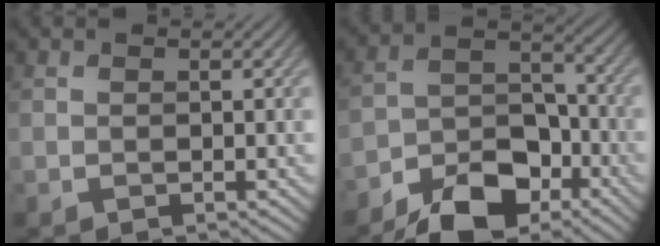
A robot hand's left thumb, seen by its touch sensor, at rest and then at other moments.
{"total": 13.6, "force": [-9.7, 6.6, 6.8], "torque": [-0.122, -0.018, -0.171]}